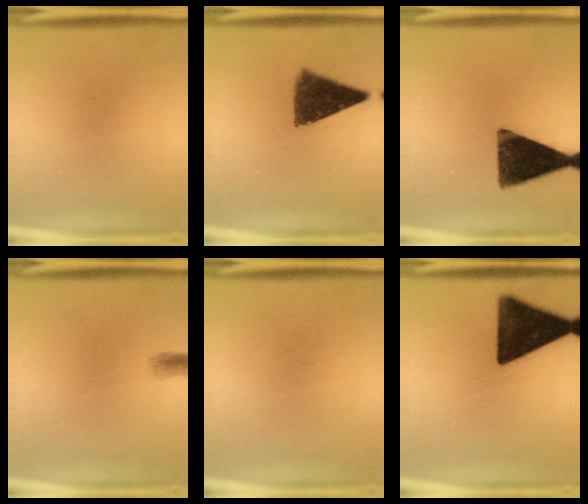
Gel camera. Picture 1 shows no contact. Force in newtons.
{"total": 10.5}
{"total": 14.1}
{"total": 1.4}
{"total": 0.0}
{"total": 16.5}